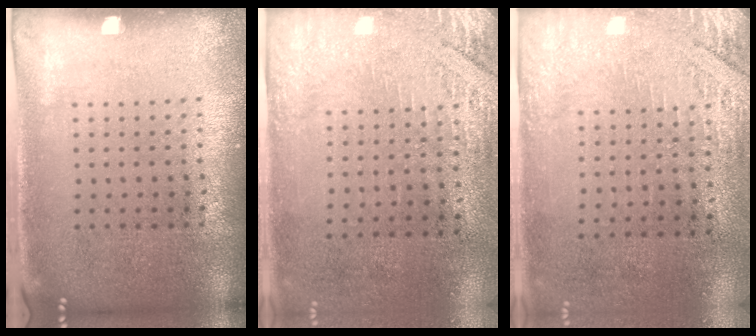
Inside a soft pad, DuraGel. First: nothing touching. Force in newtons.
{"total": 2.9, "press": 2.5, "slide": 1.5}
{"total": 2.9, "press": 2.5, "slide": 1.5}